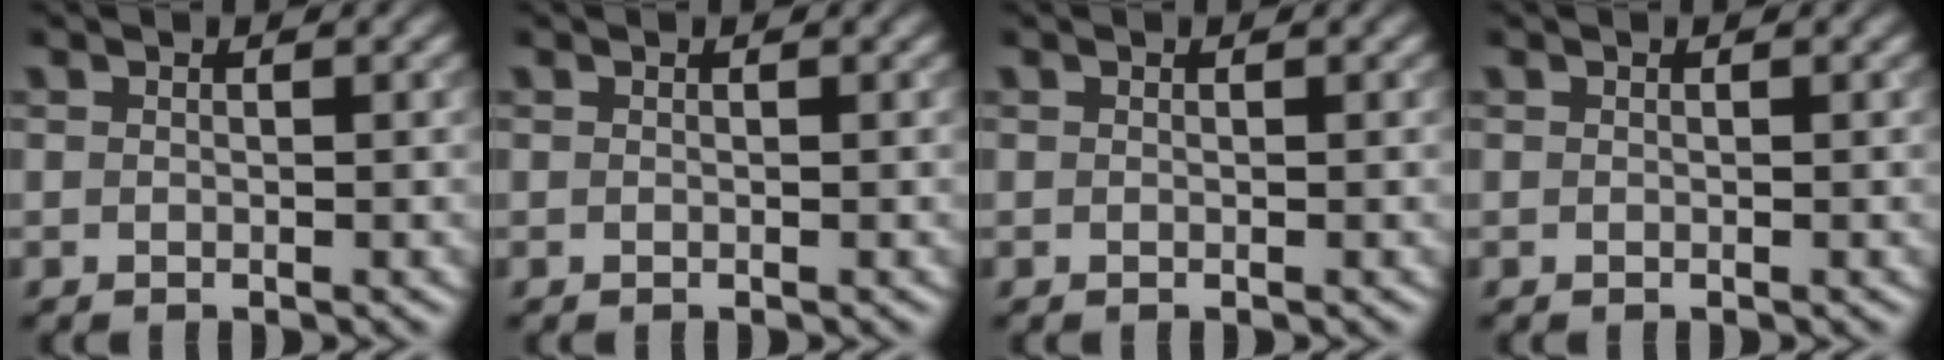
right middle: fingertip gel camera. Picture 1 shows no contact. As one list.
[{"total": 0.0}, {"total": 0.0}, {"total": 0.0}]